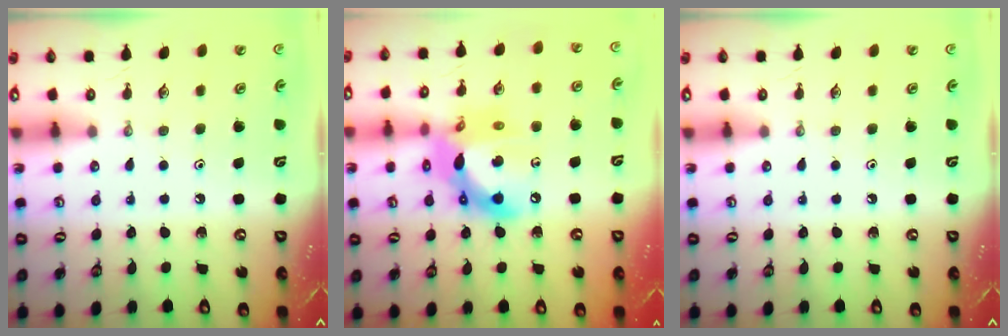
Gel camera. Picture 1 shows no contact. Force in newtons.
{"total": 16.4, "press": 16.4, "slide": 1.7}
{"total": 0.0}